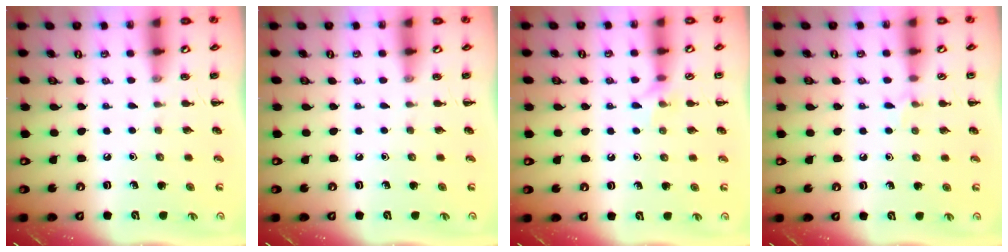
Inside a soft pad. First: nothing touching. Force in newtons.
{"total": 0.0}
{"total": 5.6, "press": 5.5, "slide": 1.1}
{"total": 5.2, "press": 4.8, "slide": 1.9}